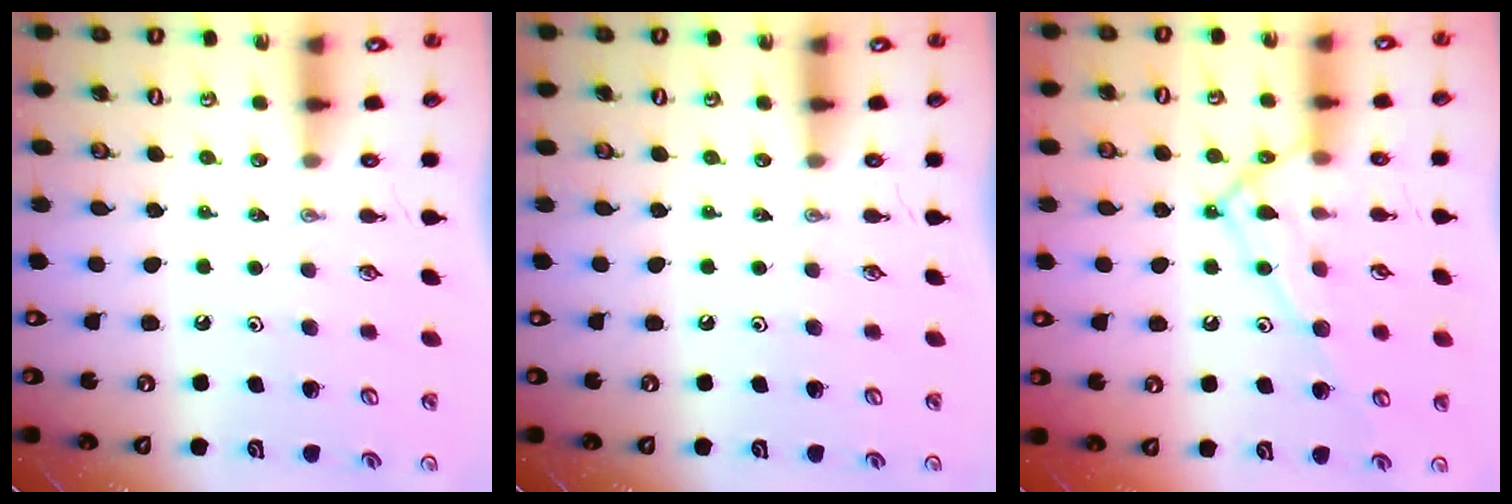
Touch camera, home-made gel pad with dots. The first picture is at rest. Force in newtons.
{"total": 0.0}
{"total": 13.2, "press": 13.1, "slide": 1.0}